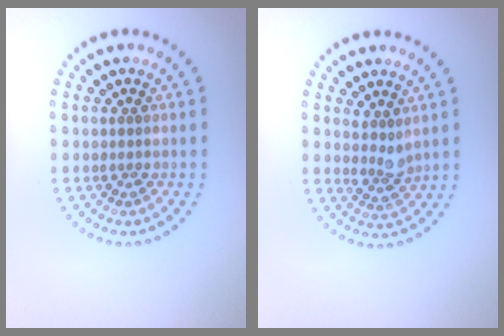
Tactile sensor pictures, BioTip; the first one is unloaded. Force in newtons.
{"total": 1.8, "press": 1.5, "slide": 1.1}